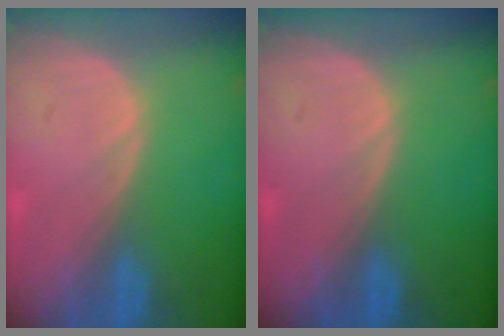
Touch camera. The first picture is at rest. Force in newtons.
{"total": 0.0}